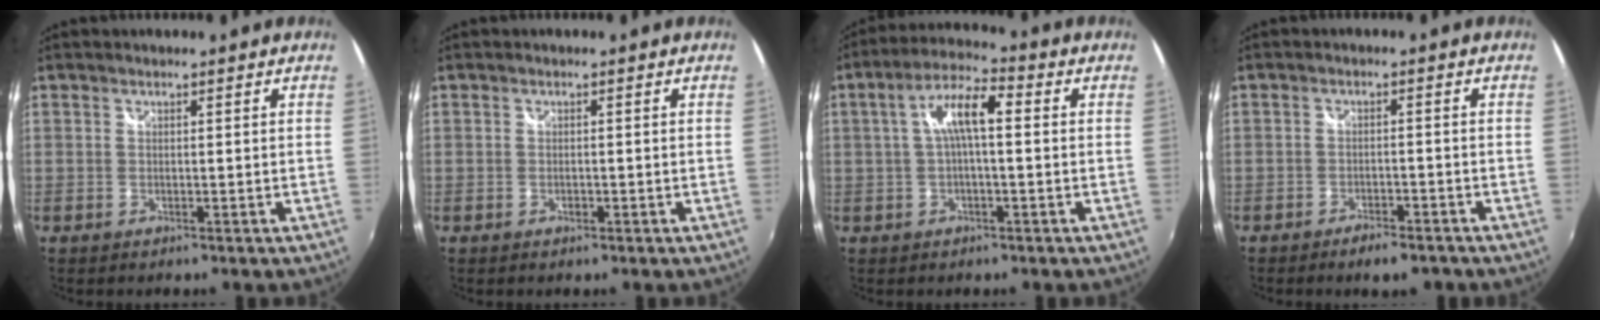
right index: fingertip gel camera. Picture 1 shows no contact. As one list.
[{"total": 0.9, "force": [-0.5, 0.6, 0.5], "torque": [-0.008, 0.000, -0.008]}, {"total": 7.5, "force": [0.5, 2.0, 7.2], "torque": [-0.143, 0.020, 0.011]}, {"total": 4.8, "force": [-3.8, 1.7, 2.4], "torque": [-0.056, -0.004, -0.057]}]